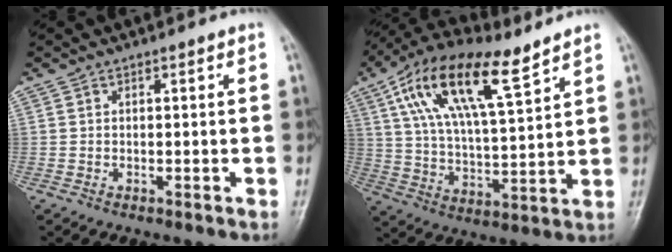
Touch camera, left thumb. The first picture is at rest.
{"total": 18.3, "force": [9.7, 6.7, 14.0], "torque": [-0.239, -0.017, 0.174]}